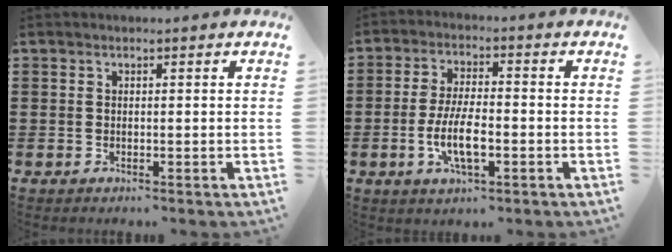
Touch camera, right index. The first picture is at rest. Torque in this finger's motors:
{"motor_torque": [1.77, 0.37, 0.72, 0.19]}